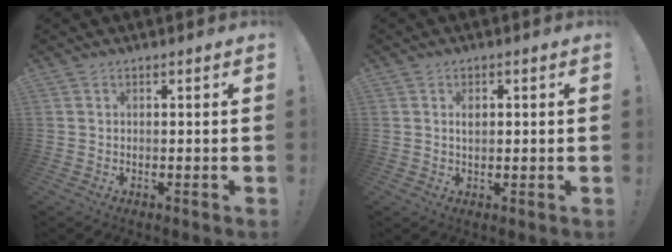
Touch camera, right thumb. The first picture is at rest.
{"total": 2.0, "force": [0.3, 1.3, 1.5], "torque": [-0.020, 0.001, 0.002]}